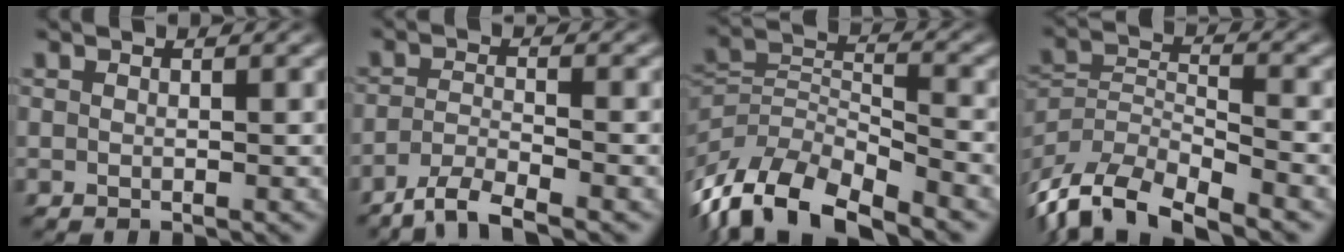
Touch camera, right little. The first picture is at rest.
{"total": 4.0, "force": [-3.4, 0.7, 1.9], "torque": [-0.033, -0.013, -0.051]}
{"total": 11.2, "force": [-6.0, 7.1, 6.3], "torque": [-0.142, -0.057, -0.075]}
{"total": 10.8, "force": [-6.6, 6.3, 5.8], "torque": [-0.128, -0.057, -0.088]}